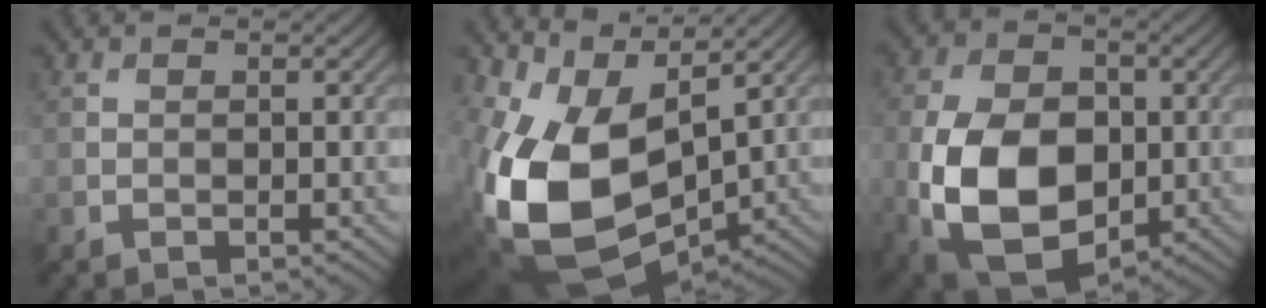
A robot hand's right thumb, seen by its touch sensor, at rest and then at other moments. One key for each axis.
{"total": 13.7, "fx": 0.5, "fy": 8.8, "fz": 10.6, "tx": -0.240, "ty": -0.024, "tz": 0.020}
{"total": 16.1, "fx": -3.5, "fy": 10.7, "fz": 11.5, "tx": -0.250, "ty": -0.029, "tz": -0.059}